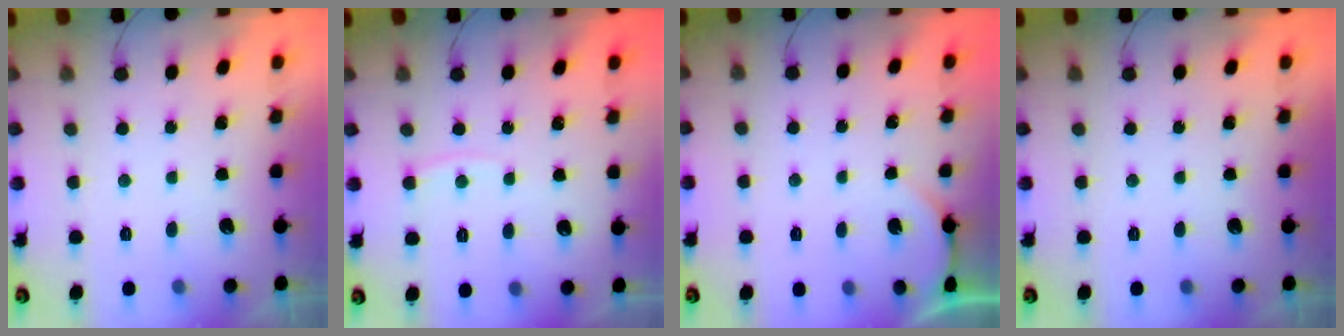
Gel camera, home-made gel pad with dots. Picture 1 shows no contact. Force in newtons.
{"total": 3.7, "press": 3.6, "slide": 0.5}
{"total": 0.0}
{"total": 0.0}